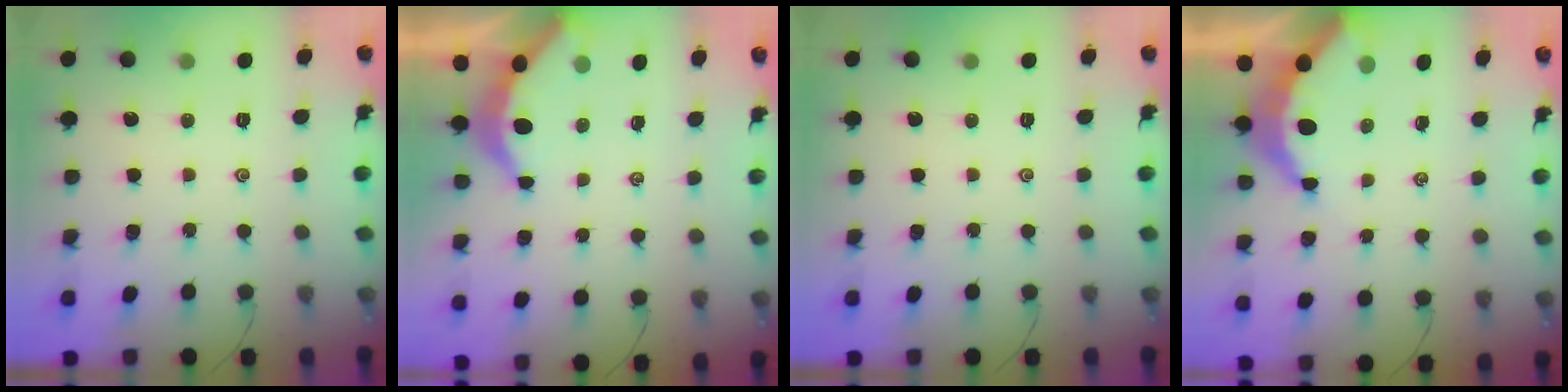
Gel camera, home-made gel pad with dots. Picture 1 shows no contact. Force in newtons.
{"total": 3.8, "press": 3.8, "slide": 0.4}
{"total": 0.0}
{"total": 6.6, "press": 6.5, "slide": 0.8}